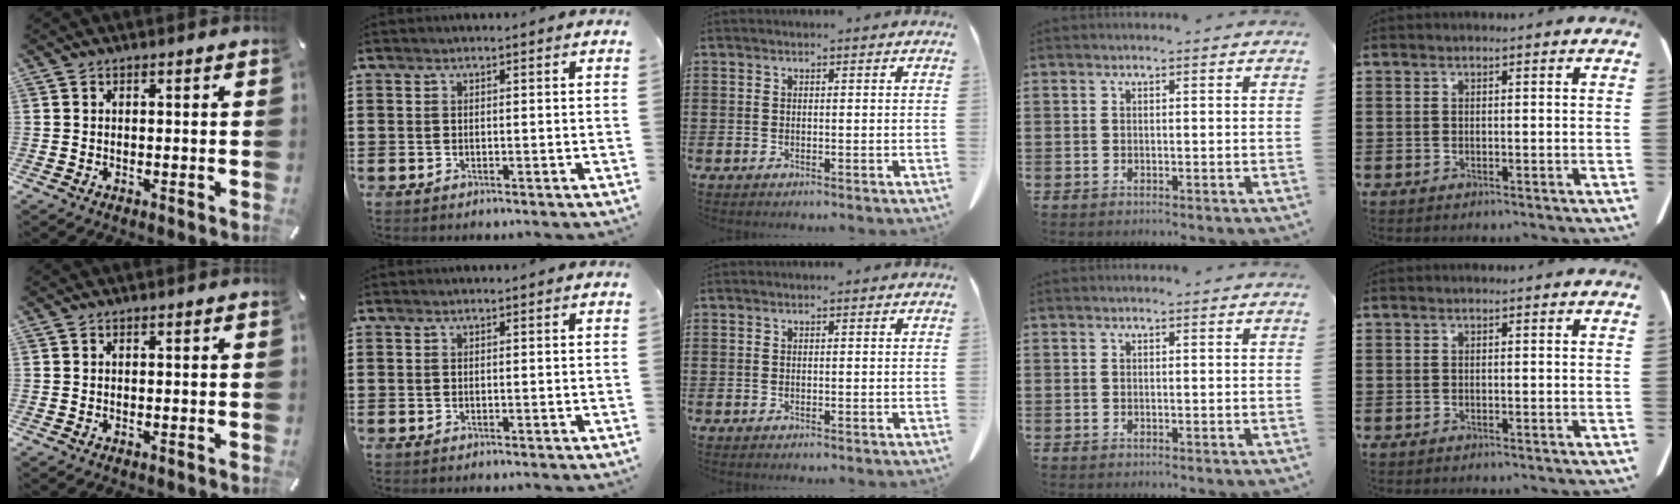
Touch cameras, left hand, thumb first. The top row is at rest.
{}